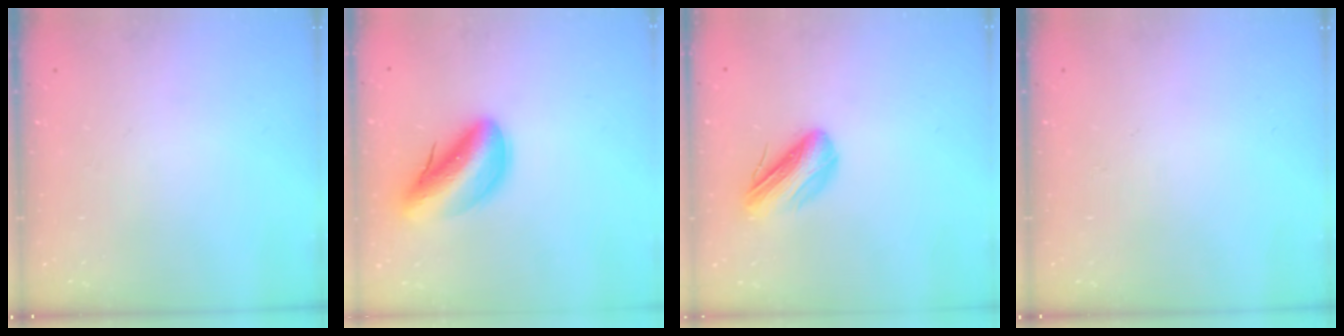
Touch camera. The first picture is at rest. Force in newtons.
{"total": 12.3, "press": 11.7, "slide": 3.7}
{"total": 9.4, "press": 9.3, "slide": 1.3}
{"total": 0.0}